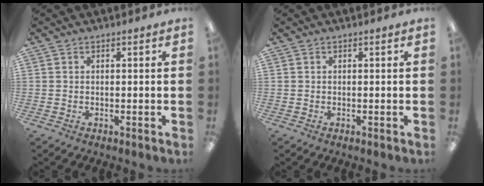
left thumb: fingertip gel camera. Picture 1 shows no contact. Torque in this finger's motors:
{"motor_torque": [0.00, 0.00, -0.05, 0.05, 0.00]}